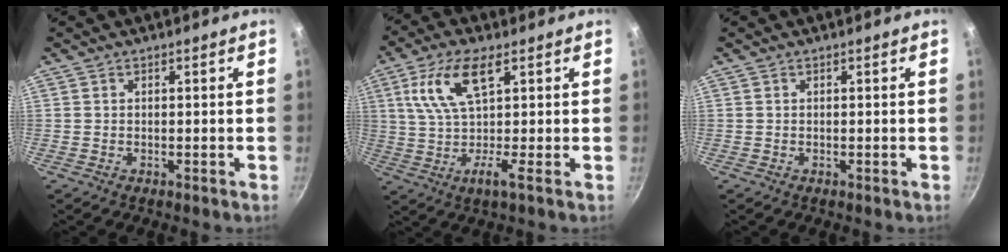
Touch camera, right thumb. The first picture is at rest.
{"total": 10.1, "force": [2.8, 2.5, 9.4], "torque": [-0.182, 0.011, 0.044]}
{"total": 0.0}